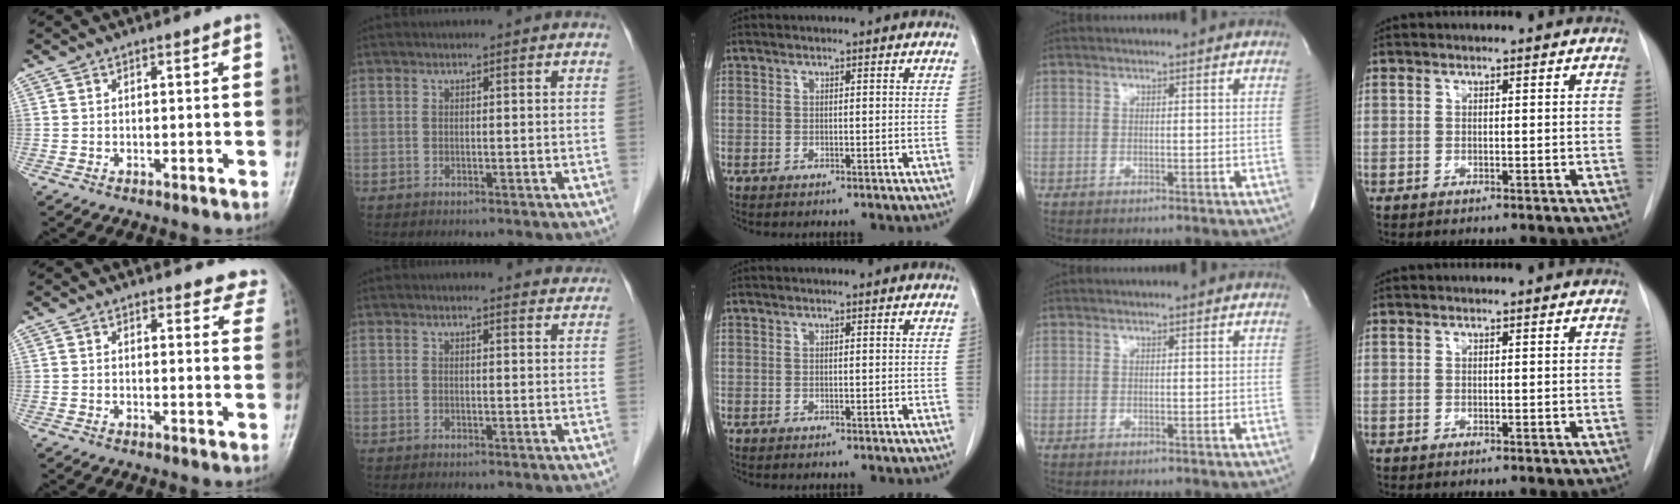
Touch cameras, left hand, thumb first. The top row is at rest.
{"thumb": {"total": 6.4, "force": [6.0, 2.1, 0.5], "torque": [0.042, -0.028, 0.039]}, "index": {"total": 4.7, "force": [4.6, 0.9, 0.1], "torque": [0.004, -0.006, 0.033]}}